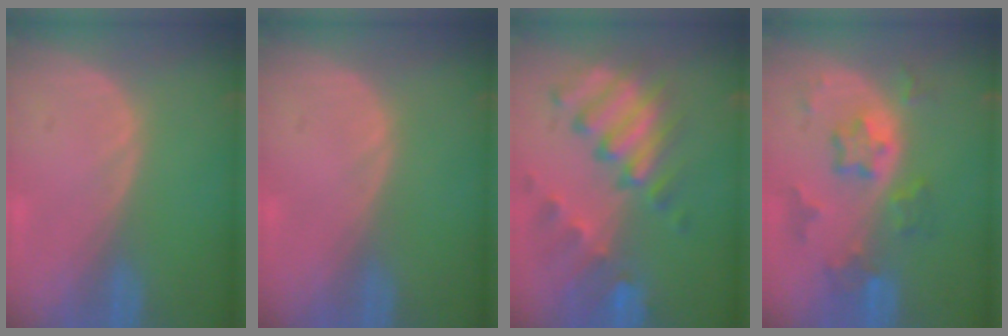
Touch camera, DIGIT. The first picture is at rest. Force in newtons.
{"total": 0.0}
{"total": 10.5, "press": 9.1, "slide": 5.2}
{"total": 7.2, "press": 6.5, "slide": 3.2}